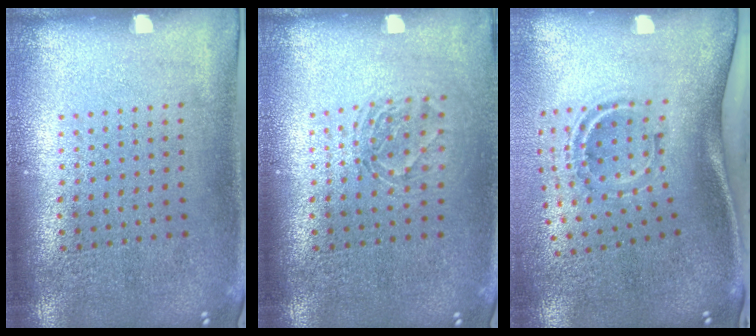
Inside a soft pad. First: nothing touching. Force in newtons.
{"total": 1.2, "press": 1.1, "slide": 0.6}
{"total": 2.2, "press": 1.2, "slide": 1.8}